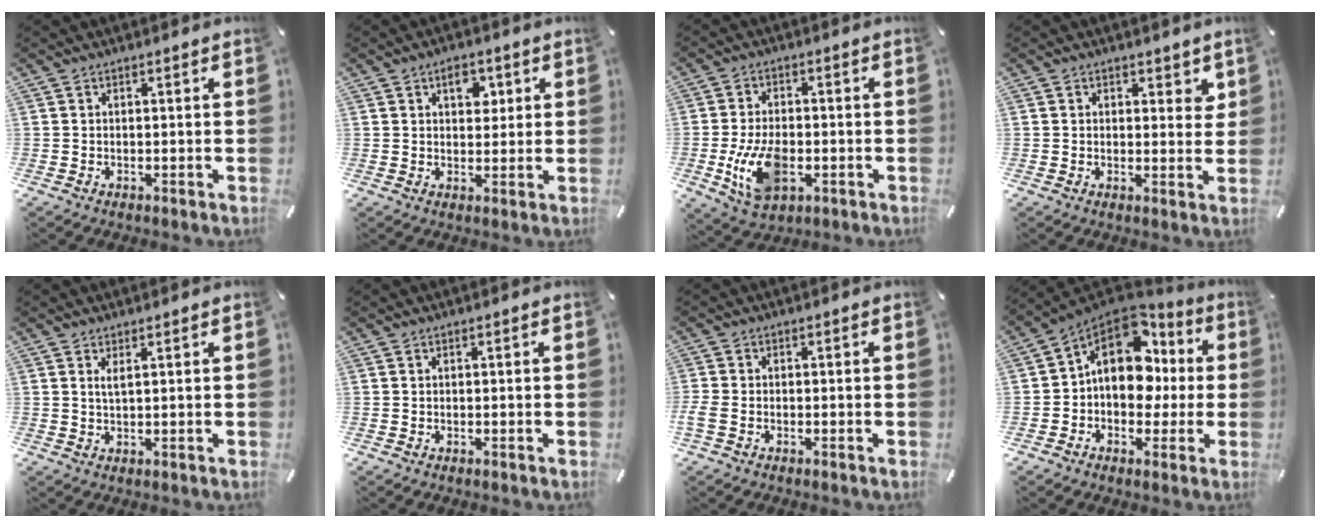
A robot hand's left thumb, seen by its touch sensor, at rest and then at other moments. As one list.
[{"total": 5.1, "force": [2.0, 3.3, 3.2], "torque": [-0.022, -0.011, 0.024]}, {"total": 11.2, "force": [-2.8, 7.0, 8.3], "torque": [-0.174, 0.000, -0.048]}, {"total": 3.3, "force": [1.8, 2.5, 1.3], "torque": [0.003, -0.004, 0.025]}, {"total": 2.0, "force": [1.0, 0.5, 1.6], "torque": [-0.034, 0.001, 0.018]}, {"total": 0.0}, {"total": 2.0, "force": [-0.9, 0.9, 1.6], "torque": [-0.033, 0.000, -0.016]}, {"total": 15.1, "force": [2.8, 11.1, 9.8], "torque": [-0.158, -0.017, 0.049]}]